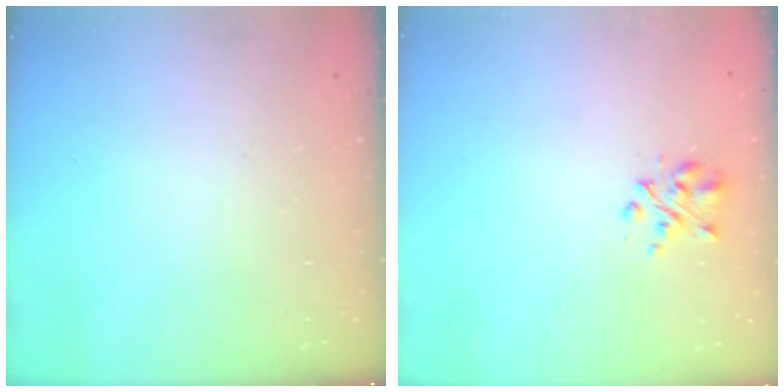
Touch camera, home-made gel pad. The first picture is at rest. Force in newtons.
{"total": 3.4, "press": 3.3, "slide": 0.9}